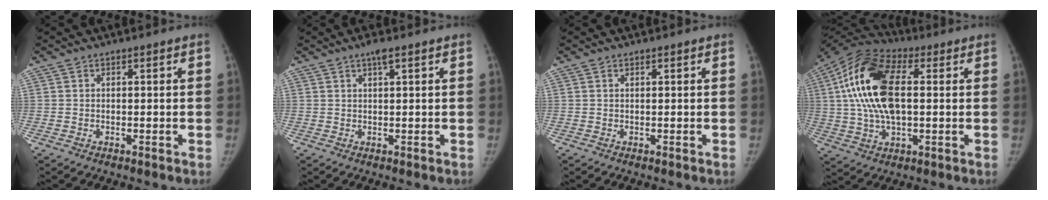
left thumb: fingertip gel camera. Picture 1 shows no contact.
{"total": 2.0, "force": [1.2, 0.3, 1.5], "torque": [-0.030, 0.002, 0.021]}
{"total": 0.0}
{"total": 18.6, "force": [2.6, 9.7, 15.7], "torque": [-0.314, 0.021, 0.038]}